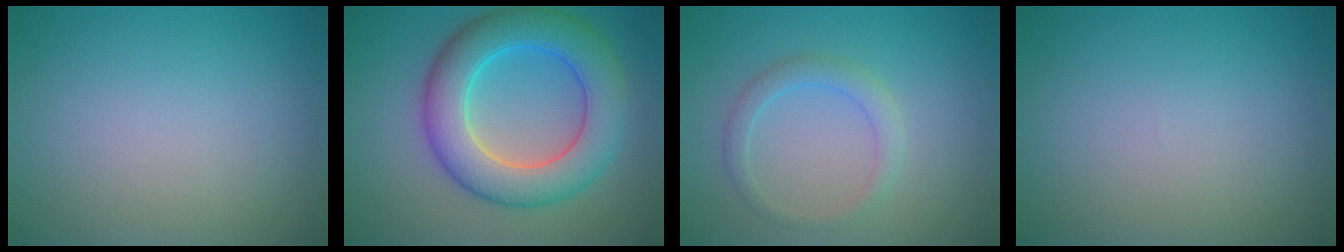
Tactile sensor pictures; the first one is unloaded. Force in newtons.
{"total": 8.3, "press": 8.3, "slide": 0.1}
{"total": 2.0, "press": 2.0, "slide": 0.1}
{"total": 0.0}